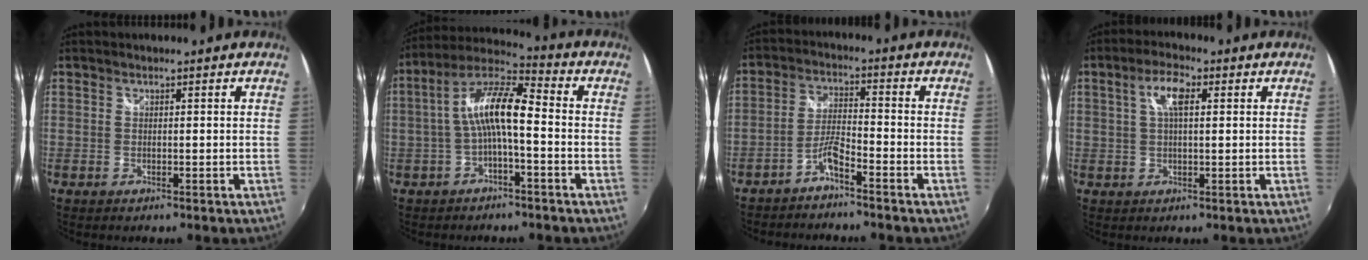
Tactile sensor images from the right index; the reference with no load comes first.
{"total": 10.1, "force": [-1.8, 2.6, 9.6], "torque": [-0.200, 0.022, -0.036]}
{"total": 4.1, "force": [-3.2, 0.2, 2.5], "torque": [-0.065, 0.013, -0.064]}
{"total": 5.2, "force": [1.5, 1.8, 4.6], "torque": [-0.084, 0.013, 0.027]}